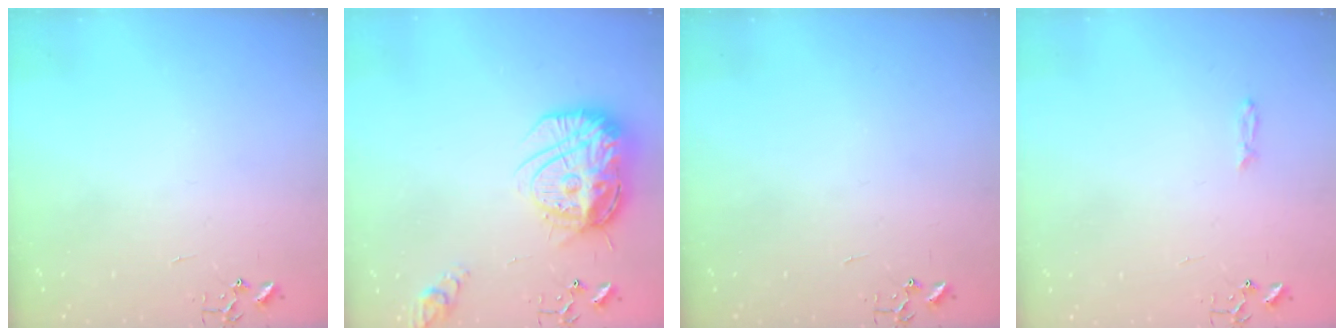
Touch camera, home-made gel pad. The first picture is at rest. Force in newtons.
{"total": 19.4, "press": 19.3, "slide": 1.7}
{"total": 0.0}
{"total": 3.4, "press": 3.4, "slide": 0.4}